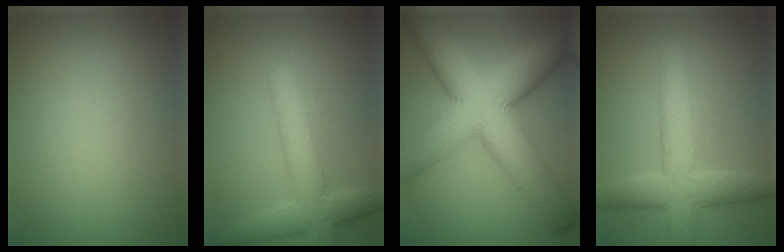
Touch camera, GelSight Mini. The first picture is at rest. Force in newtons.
{"total": 5.3, "press": 5.3, "slide": 0.2}
{"total": 13.2, "press": 13.2, "slide": 0.4}
{"total": 6.6, "press": 6.6, "slide": 0.3}